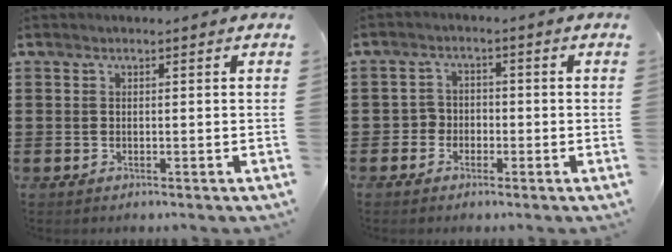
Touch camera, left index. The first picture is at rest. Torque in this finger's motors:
{"motor_torque": [-0.57, 0.81, -0.04, -0.01]}